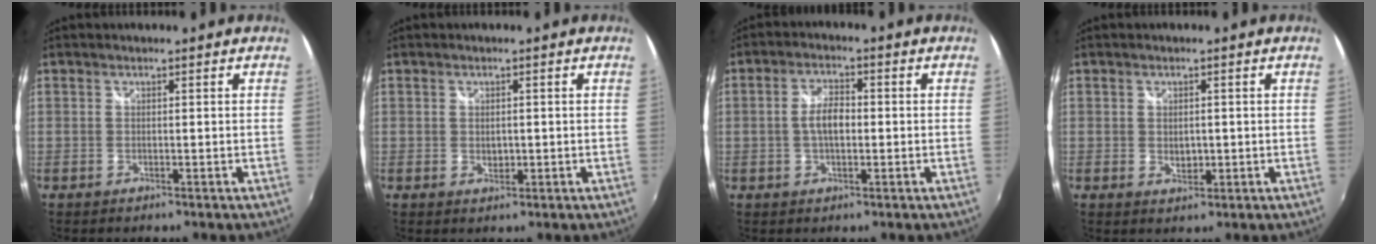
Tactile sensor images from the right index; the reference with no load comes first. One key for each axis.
{"total": 2.0, "fx": -0.1, "fy": 1.5, "fz": 1.3, "tx": -0.020, "ty": 0.000, "tz": -0.001}
{"total": 4.9, "fx": -0.4, "fy": 2.4, "fz": 4.2, "tx": -0.082, "ty": 0.008, "tz": -0.006}
{"total": 2.8, "fx": -0.2, "fy": 2.1, "fz": 1.9, "tx": -0.029, "ty": -0.002, "tz": -0.001}